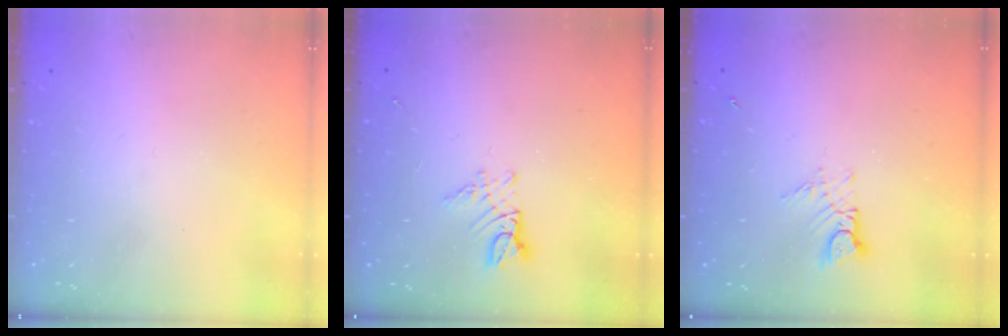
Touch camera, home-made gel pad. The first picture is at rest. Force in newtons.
{"total": 3.6, "press": 3.6, "slide": 0.4}
{"total": 4.1, "press": 4.1, "slide": 0.5}